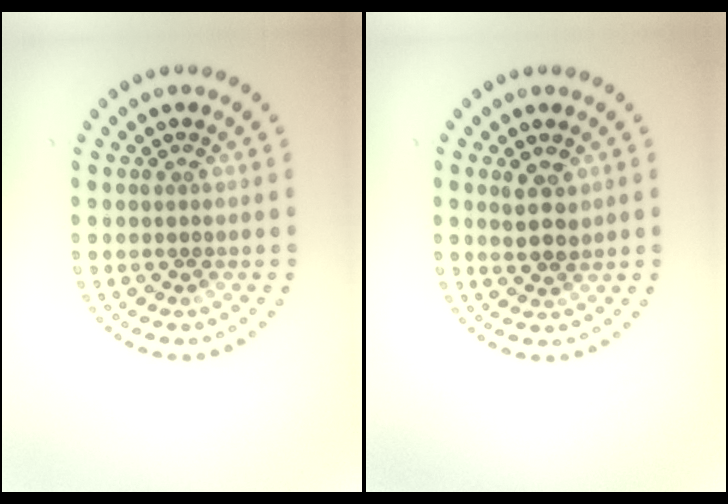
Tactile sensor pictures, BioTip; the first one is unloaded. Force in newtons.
{"total": 2.4, "press": 2.3, "slide": 0.8}